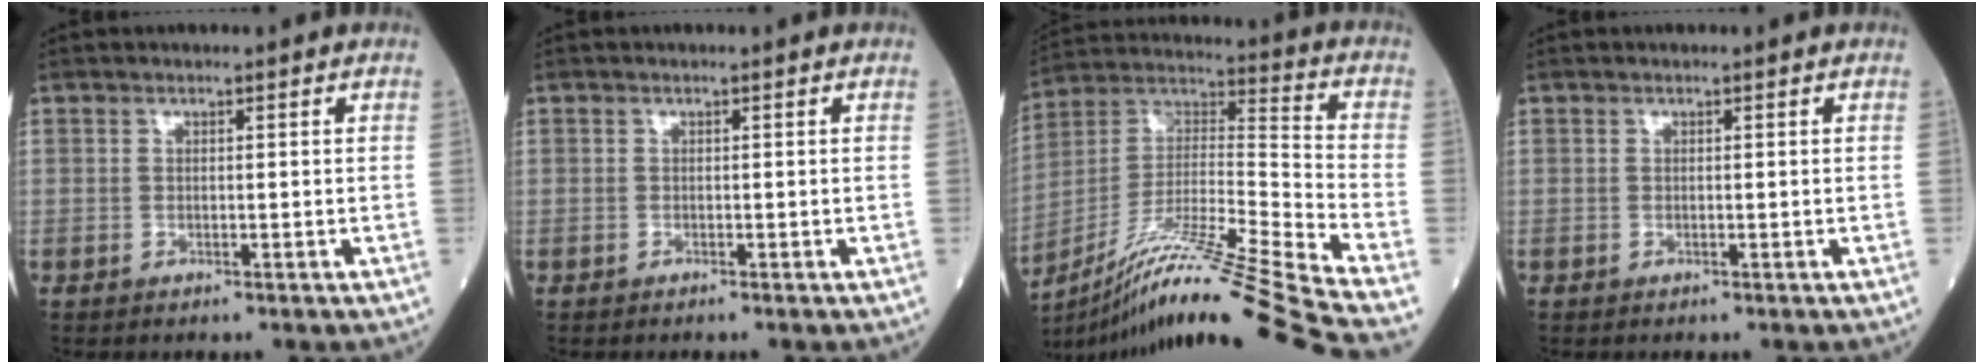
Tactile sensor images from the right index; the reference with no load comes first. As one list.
[{"total": 0.0}, {"total": 25.6, "force": [-20.5, -2.5, 15.2], "torque": [-0.249, -0.026, -0.358]}, {"total": 0.0}]